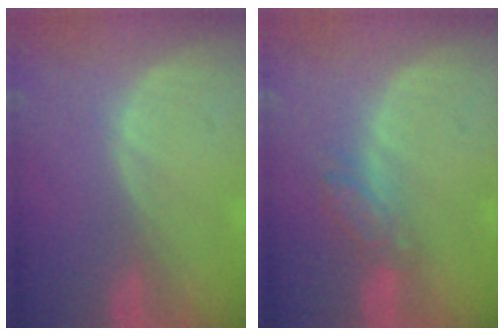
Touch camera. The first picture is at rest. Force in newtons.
{"total": 4.4, "press": 4.1, "slide": 1.6}